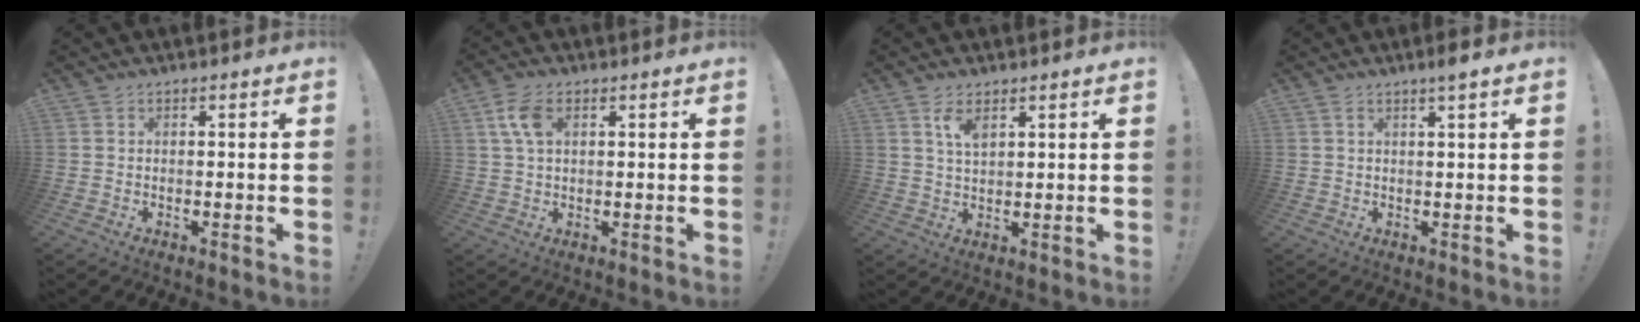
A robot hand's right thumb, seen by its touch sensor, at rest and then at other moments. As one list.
[{"total": 6.7, "force": [2.2, 3.7, 5.1], "torque": [-0.103, 0.004, 0.041]}, {"total": 4.6, "force": [2.6, 2.0, 3.3], "torque": [-0.052, -0.011, 0.042]}, {"total": 2.7, "force": [1.5, -0.3, 2.2], "torque": [-0.044, -0.001, 0.024]}]